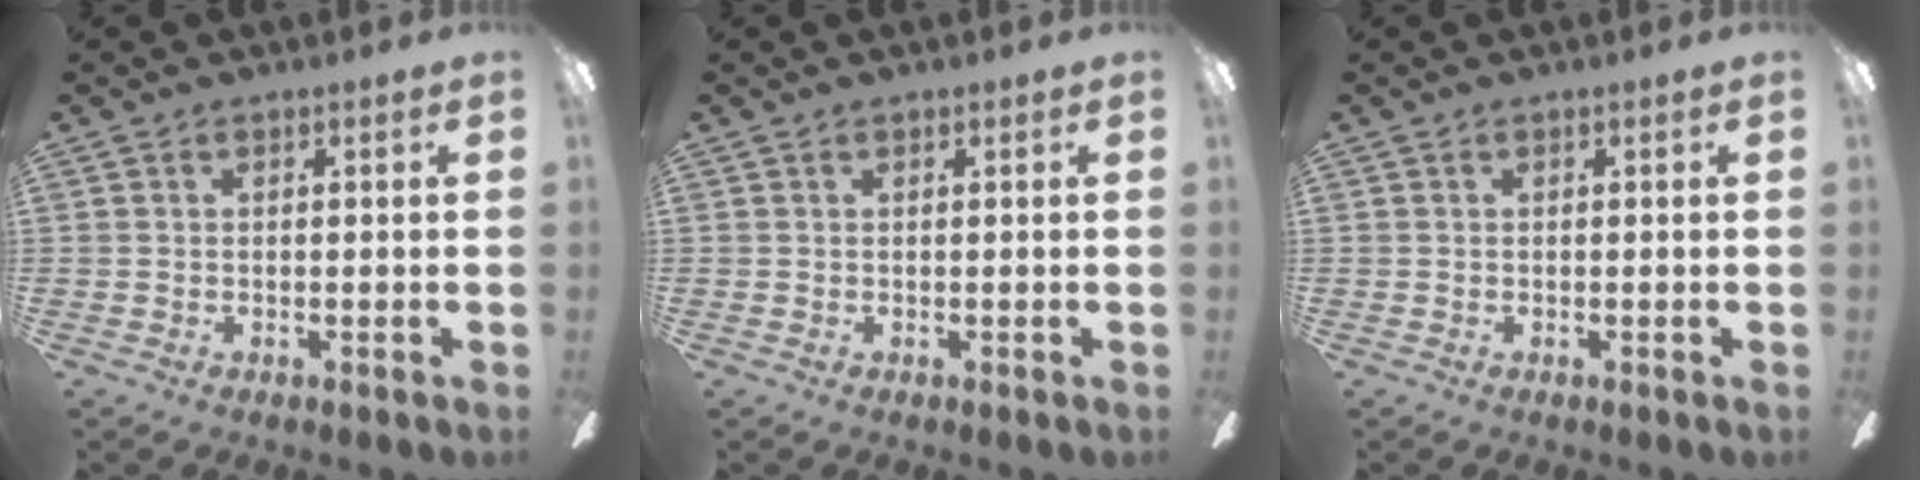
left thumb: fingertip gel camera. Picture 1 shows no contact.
{"total": 0.0}
{"total": 0.0}